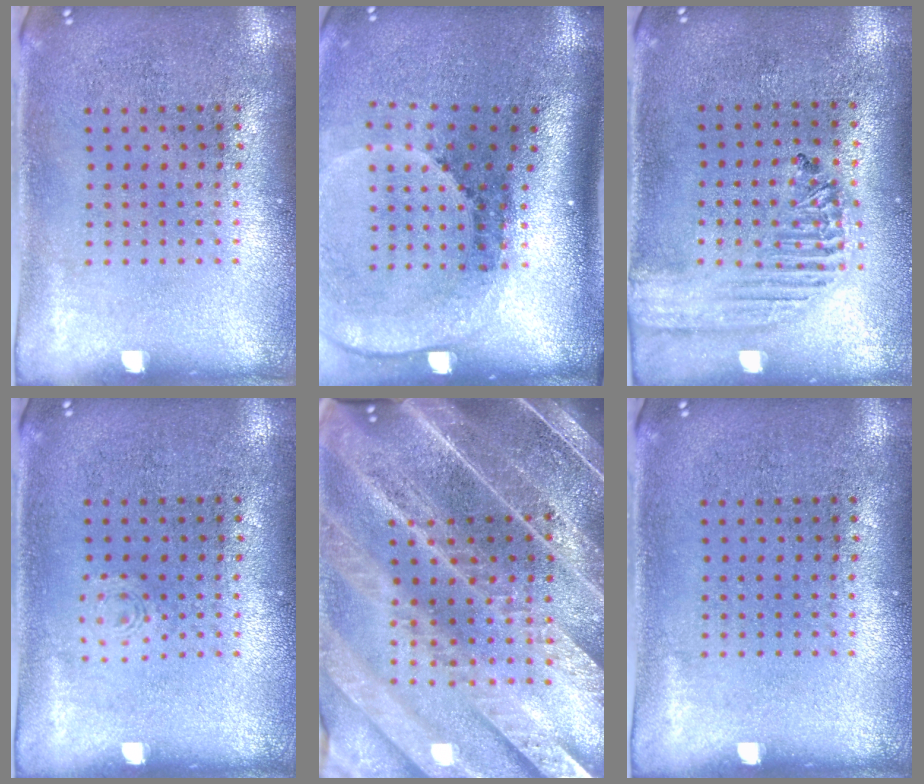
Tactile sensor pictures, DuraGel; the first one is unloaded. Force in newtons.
{"total": 2.6, "press": 1.8, "slide": 1.9}
{"total": 1.9, "press": 1.7, "slide": 0.8}
{"total": 0.7, "press": 0.7, "slide": 0.2}
{"total": 5.5, "press": 4.6, "slide": 2.9}
{"total": 0.0}